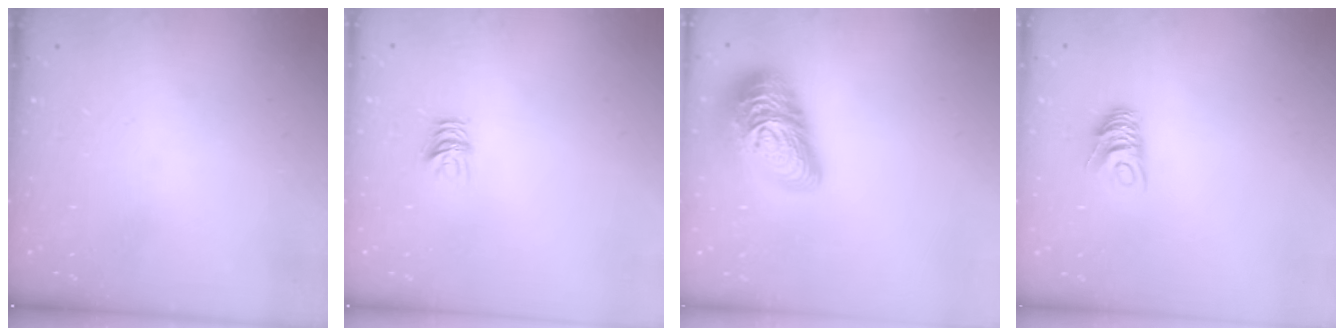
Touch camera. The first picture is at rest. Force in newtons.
{"total": 4.4, "press": 4.4, "slide": 0.3}
{"total": 21.0, "press": 21.0, "slide": 1.1}
{"total": 7.0, "press": 7.0, "slide": 0.2}